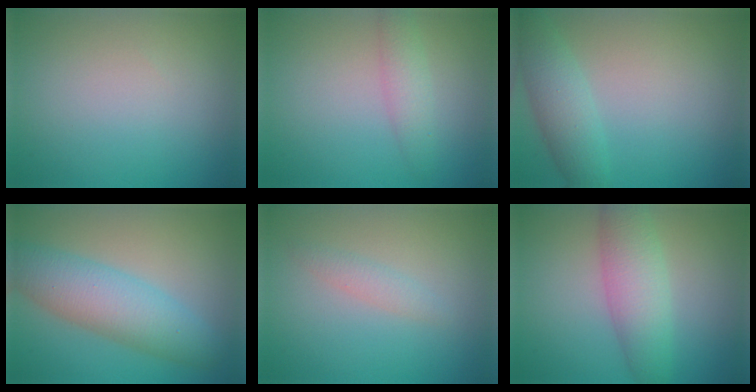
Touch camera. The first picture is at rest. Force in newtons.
{"total": 2.2, "press": 2.2, "slide": 0.0}
{"total": 3.5, "press": 3.5, "slide": 0.1}
{"total": 6.2, "press": 6.2, "slide": 0.2}
{"total": 1.3, "press": 1.3, "slide": 0.0}
{"total": 4.7, "press": 4.7, "slide": 0.1}